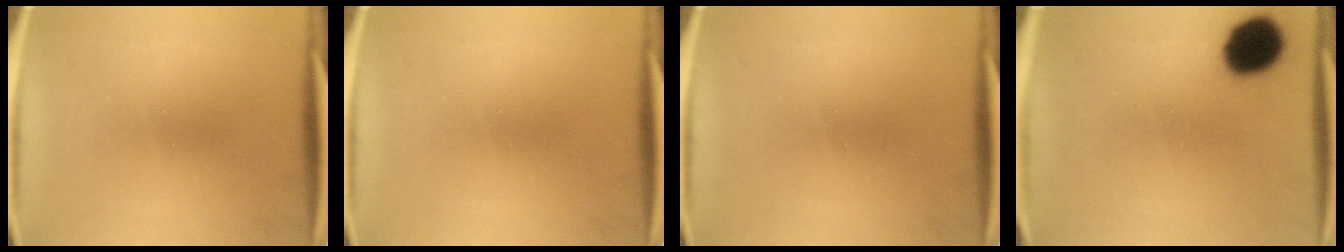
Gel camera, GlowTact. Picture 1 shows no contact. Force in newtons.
{"total": 0.0}
{"total": 0.0}
{"total": 13.0}